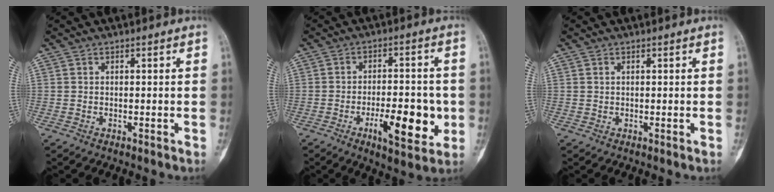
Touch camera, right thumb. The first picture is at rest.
{"total": 12.2, "force": [-3.4, 4.7, 10.7], "torque": [-0.145, 0.009, -0.048]}
{"total": 0.0}